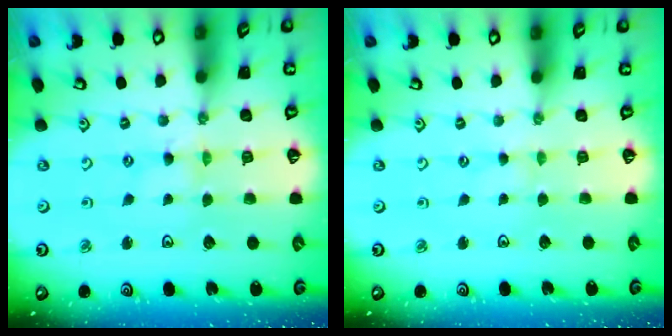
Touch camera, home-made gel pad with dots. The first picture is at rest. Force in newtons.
{"total": 0.0}